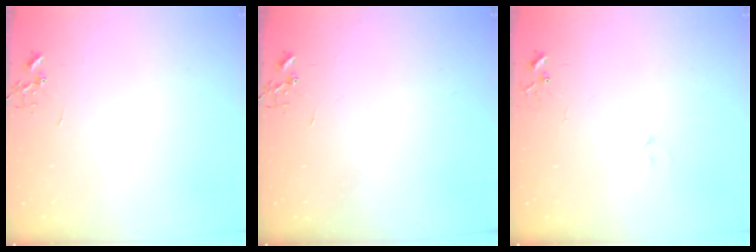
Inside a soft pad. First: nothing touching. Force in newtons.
{"total": 0.0}
{"total": 7.6, "press": 7.6, "slide": 0.5}